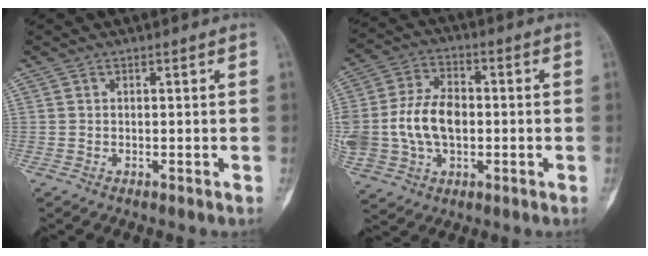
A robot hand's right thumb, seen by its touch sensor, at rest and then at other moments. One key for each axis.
{"total": 15.0, "fx": -0.9, "fy": 10.3, "fz": 10.8, "tx": -0.216, "ty": 0.019, "tz": -0.008}